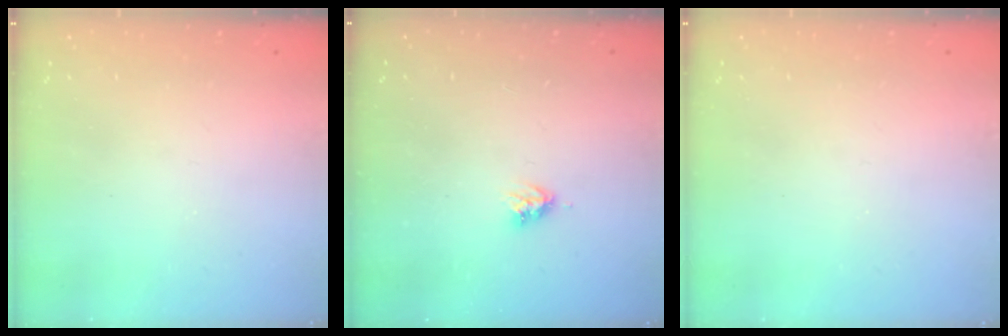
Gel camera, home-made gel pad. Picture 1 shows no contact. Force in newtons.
{"total": 3.5, "press": 3.4, "slide": 0.5}
{"total": 0.0}